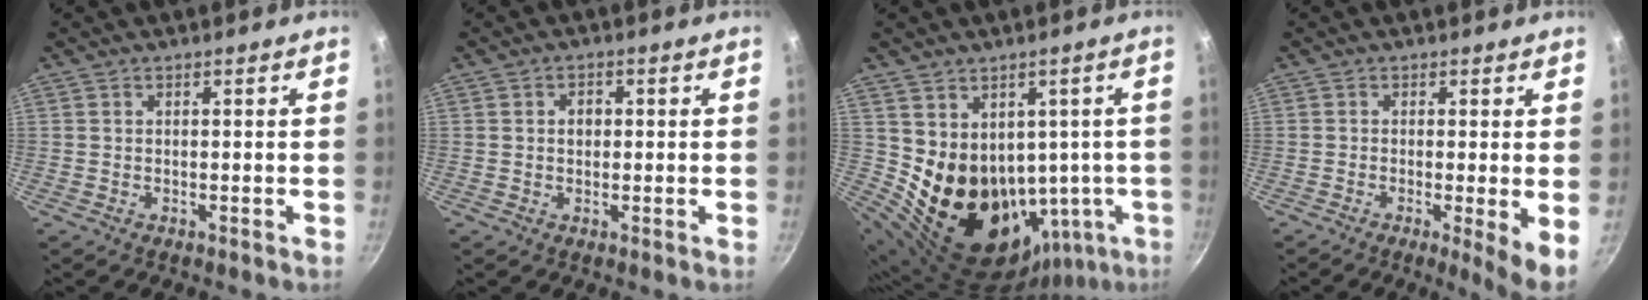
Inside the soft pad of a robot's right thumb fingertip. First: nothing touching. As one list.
[{"total": 2.3, "force": [0.2, 1.9, 1.3], "torque": [-0.009, 0.003, 0.000]}, {"total": 17.0, "force": [1.3, 13.9, 9.6], "torque": [-0.103, -0.014, 0.059]}, {"total": 5.9, "force": [-0.8, 0.7, 5.8], "torque": [-0.080, -0.015, -0.012]}]